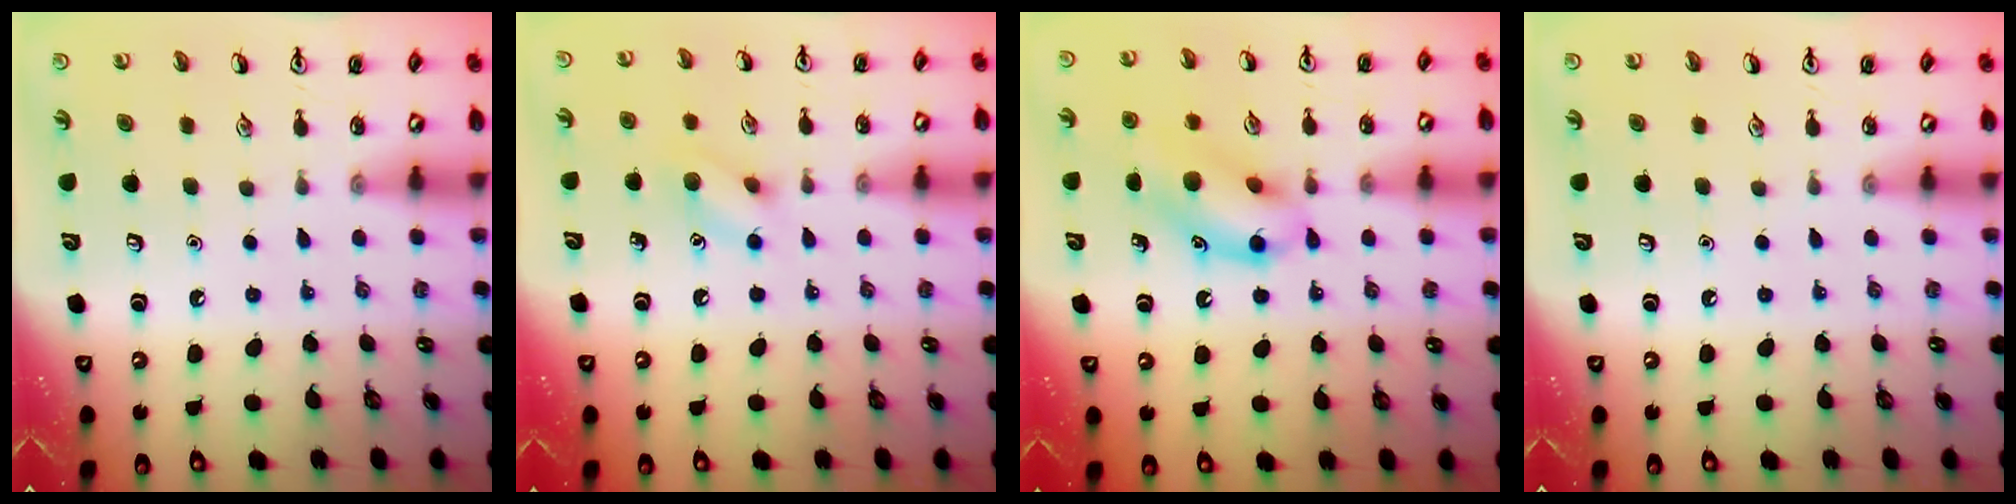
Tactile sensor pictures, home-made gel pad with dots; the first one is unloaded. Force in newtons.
{"total": 7.4, "press": 7.4, "slide": 0.6}
{"total": 13.4, "press": 13.1, "slide": 2.8}
{"total": 0.0}